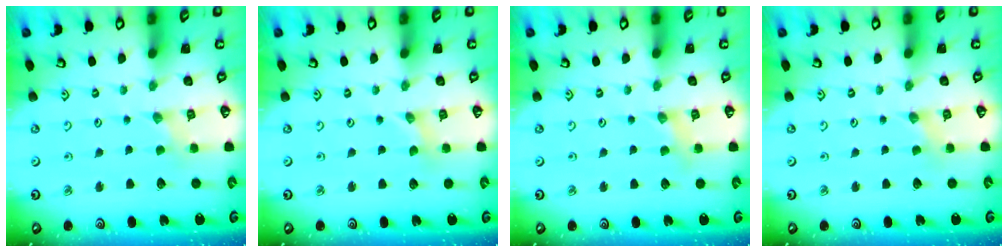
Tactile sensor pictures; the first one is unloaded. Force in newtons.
{"total": 0.0}
{"total": 2.5, "press": 2.5, "slide": 0.3}
{"total": 0.0}